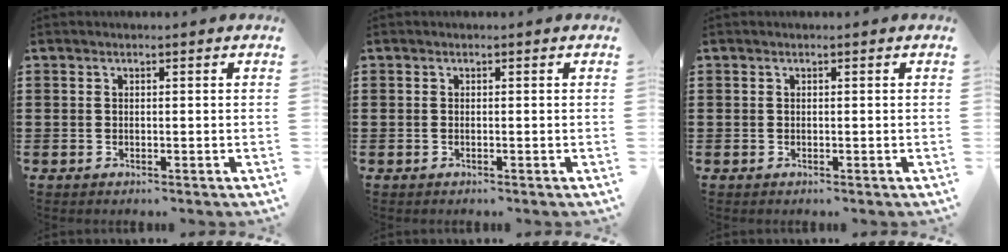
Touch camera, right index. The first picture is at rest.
{"total": 0.0}
{"total": 0.0}